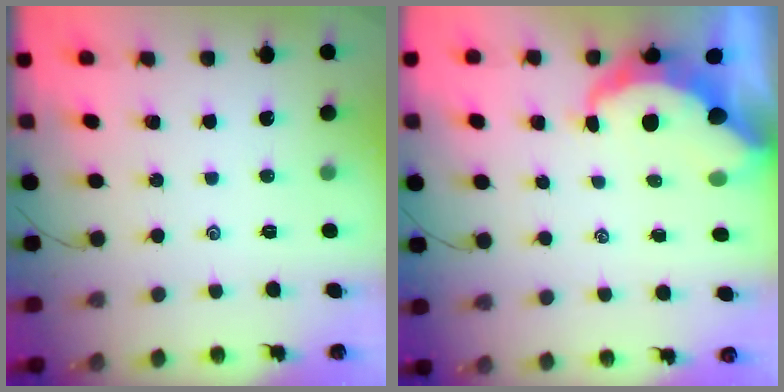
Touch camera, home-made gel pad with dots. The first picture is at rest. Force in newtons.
{"total": 8.3, "press": 8.2, "slide": 1.3}